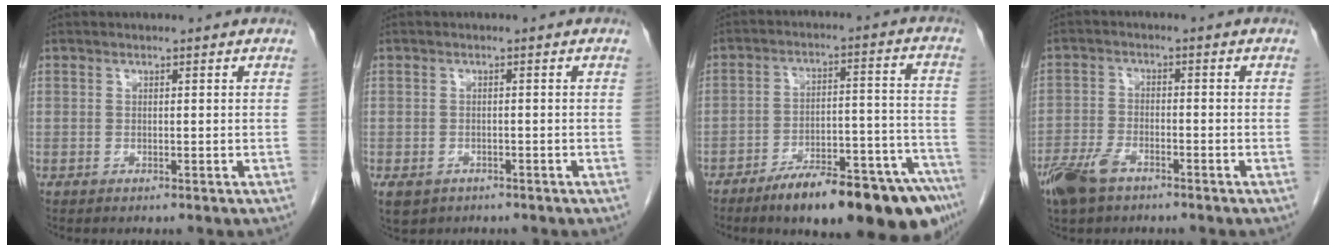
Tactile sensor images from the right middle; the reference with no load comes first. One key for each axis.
{"total": 3.9, "fx": -2.5, "fy": 2.7, "fz": 1.2, "tx": -0.021, "ty": -0.001, "tz": -0.034}
{"total": 20.9, "fx": -15.6, "fy": 4.3, "fz": 13.2, "tx": -0.108, "ty": 0.035, "tz": -0.225}
{"total": 6.4, "fx": -4.5, "fy": 2.7, "fz": 3.7, "tx": -0.082, "ty": -0.006, "tz": -0.083}